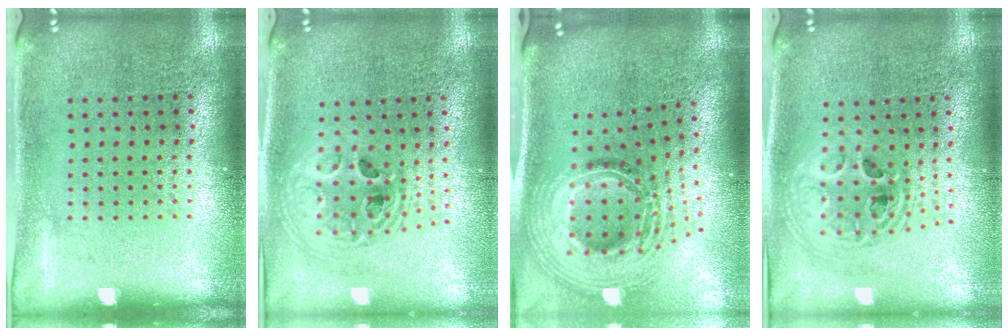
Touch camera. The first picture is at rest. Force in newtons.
{"total": 2.0, "press": 1.6, "slide": 1.2}
{"total": 2.9, "press": 2.0, "slide": 2.1}
{"total": 2.0, "press": 1.6, "slide": 1.2}